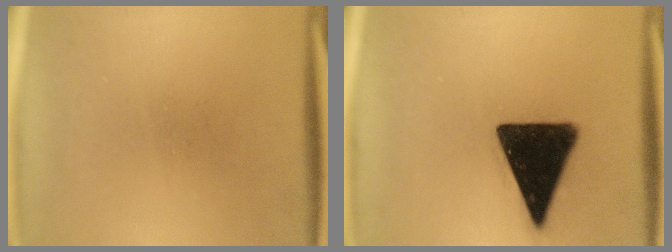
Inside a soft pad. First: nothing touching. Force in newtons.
{"total": 17.9}